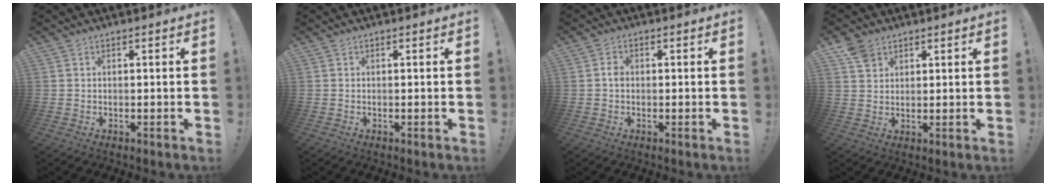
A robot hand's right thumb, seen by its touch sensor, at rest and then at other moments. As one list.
[{"total": 0.0}, {"total": 1.8, "force": [-0.4, 1.4, 1.2], "torque": [-0.020, 0.006, -0.008]}, {"total": 4.9, "force": [3.2, 3.2, 1.9], "torque": [-0.027, -0.013, 0.061]}]